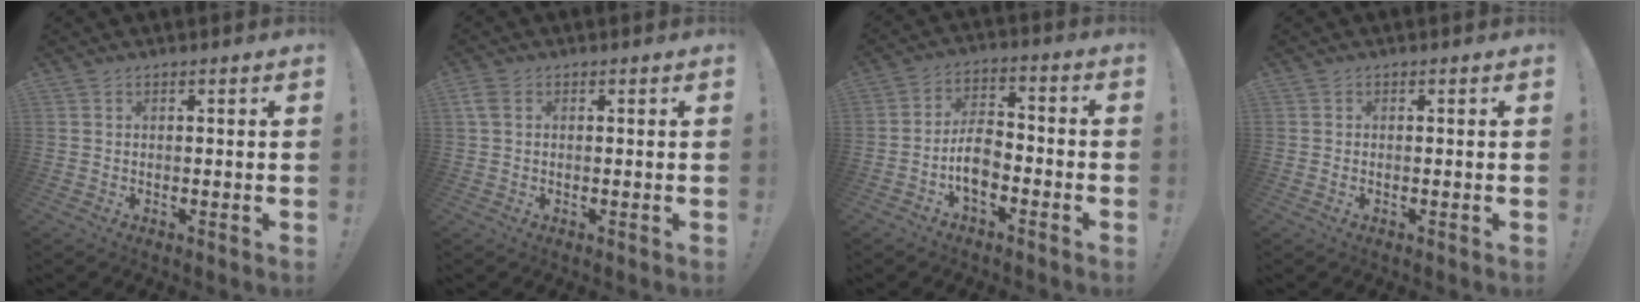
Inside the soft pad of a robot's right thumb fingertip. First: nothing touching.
{"total": 2.8, "force": [1.1, 1.7, 1.9], "torque": [-0.036, 0.004, 0.020]}
{"total": 8.3, "force": [-3.7, 4.9, 5.6], "torque": [-0.115, 0.020, -0.064]}
{"total": 0.0}